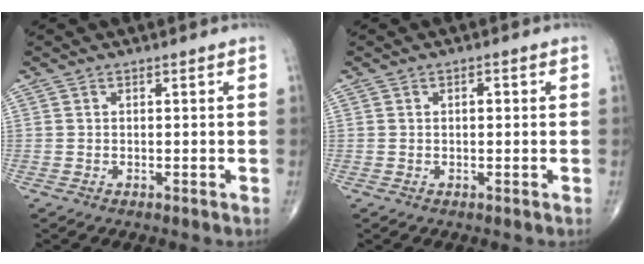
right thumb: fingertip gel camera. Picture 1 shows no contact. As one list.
[{"total": 1.3, "force": [0.2, 0.7, 1.1], "torque": [-0.016, 0.003, 0.003]}]